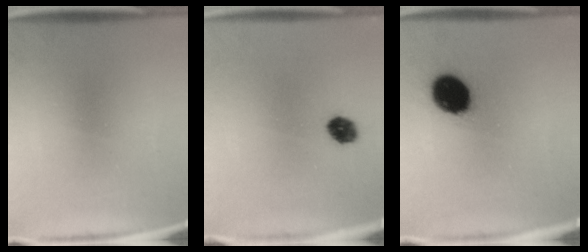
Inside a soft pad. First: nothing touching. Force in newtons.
{"total": 4.5}
{"total": 14.4}